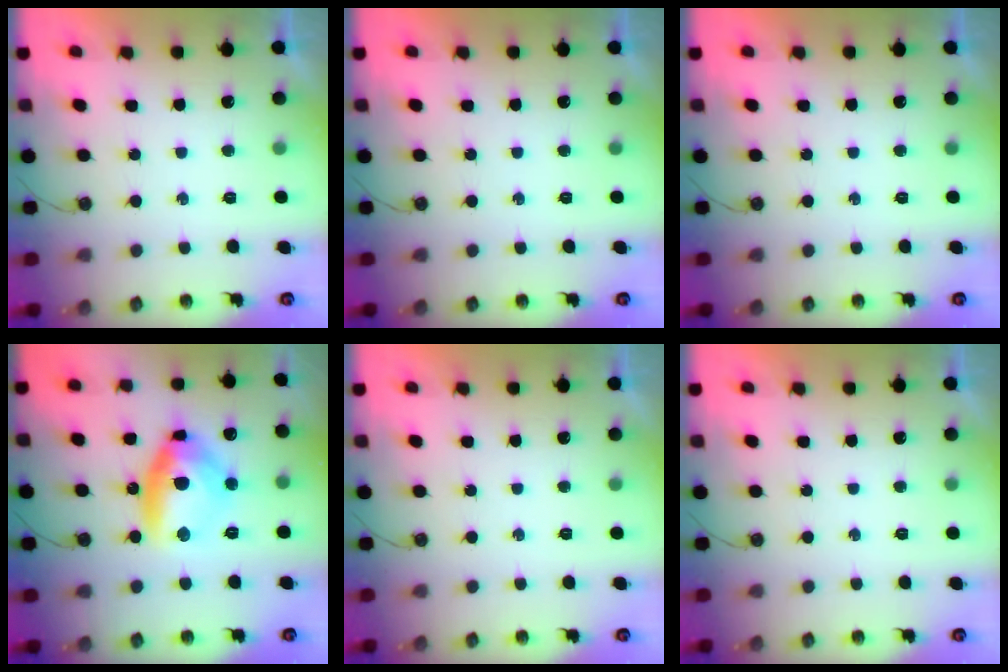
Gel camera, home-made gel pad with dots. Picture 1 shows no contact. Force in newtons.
{"total": 0.0}
{"total": 0.0}
{"total": 12.8, "press": 12.7, "slide": 1.9}
{"total": 0.0}
{"total": 0.0}